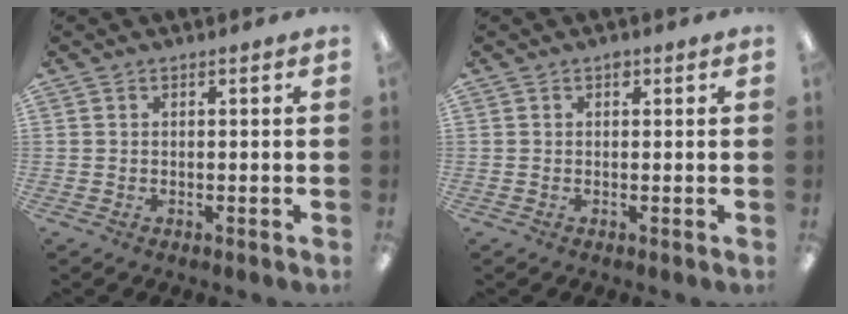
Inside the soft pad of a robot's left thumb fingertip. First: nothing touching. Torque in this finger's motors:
{"motor_torque": [0.13, -0.01, 0.34, -0.08, 0.01]}